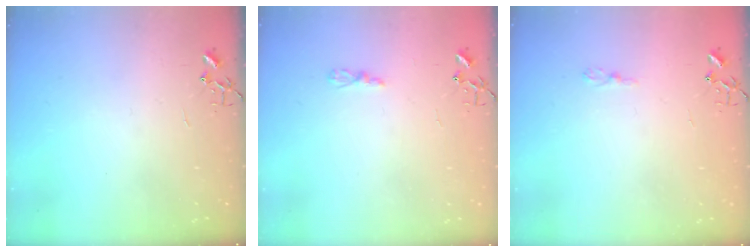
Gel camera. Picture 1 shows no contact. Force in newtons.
{"total": 2.9, "press": 2.9, "slide": 0.4}
{"total": 3.9, "press": 3.9, "slide": 0.4}